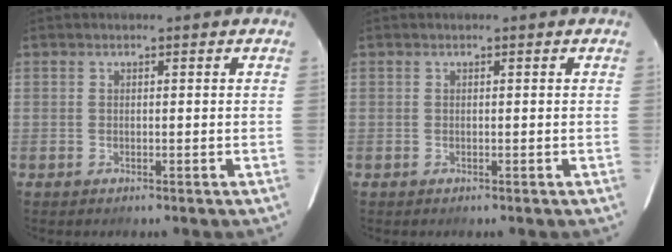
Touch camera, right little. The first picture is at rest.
{"total": 0.0}